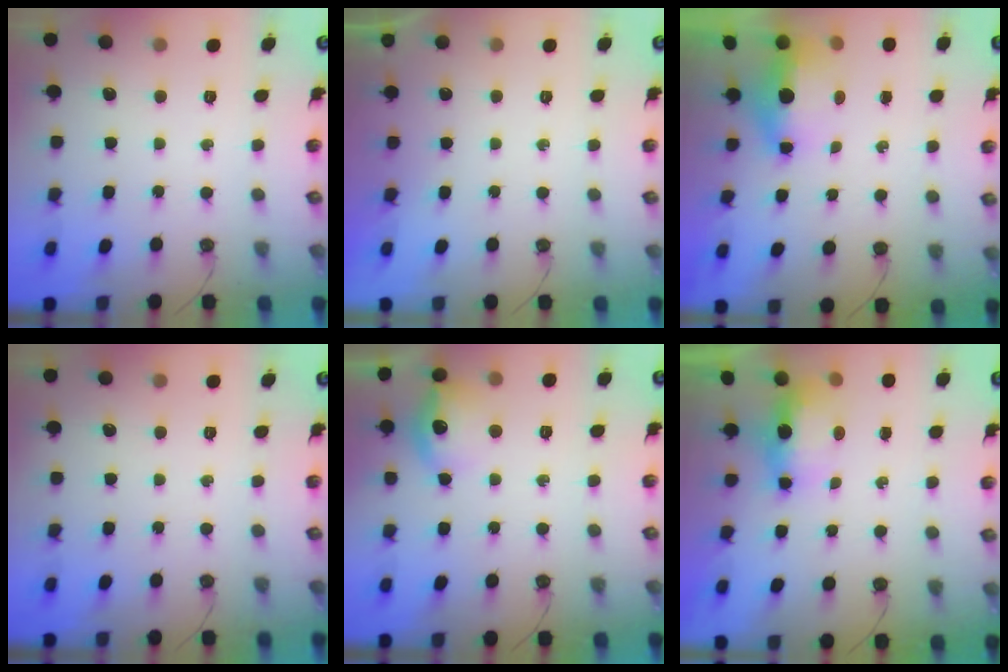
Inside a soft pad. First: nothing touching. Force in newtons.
{"total": 0.0}
{"total": 13.6, "press": 6.9, "slide": 11.7}
{"total": 0.0}
{"total": 13.5, "press": 13.4, "slide": 1.1}
{"total": 6.5, "press": 6.2, "slide": 2.1}